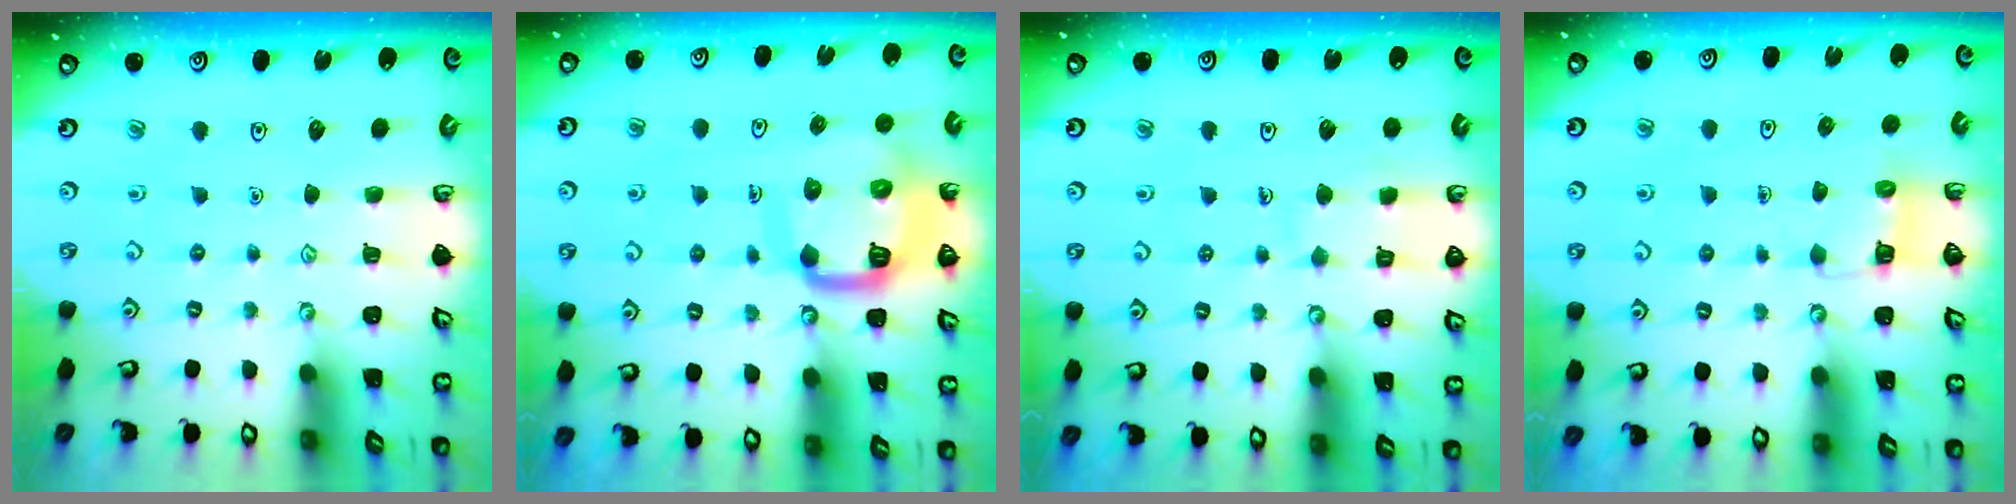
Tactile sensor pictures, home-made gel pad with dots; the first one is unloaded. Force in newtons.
{"total": 14.0, "press": 13.9, "slide": 1.5}
{"total": 5.8, "press": 5.8, "slide": 0.4}
{"total": 2.8, "press": 2.8, "slide": 0.2}